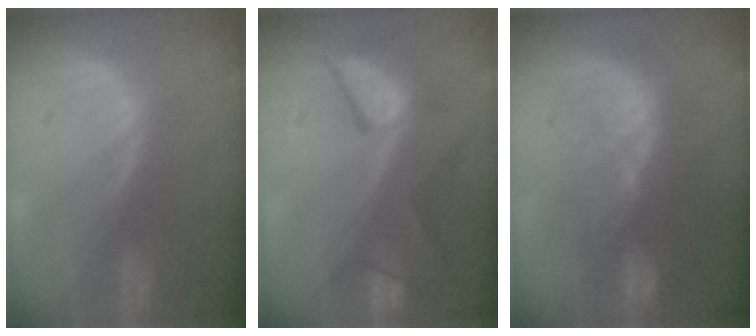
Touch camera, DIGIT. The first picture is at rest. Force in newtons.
{"total": 7.8, "press": 7.6, "slide": 1.5}
{"total": 9.6, "press": 9.0, "slide": 3.5}